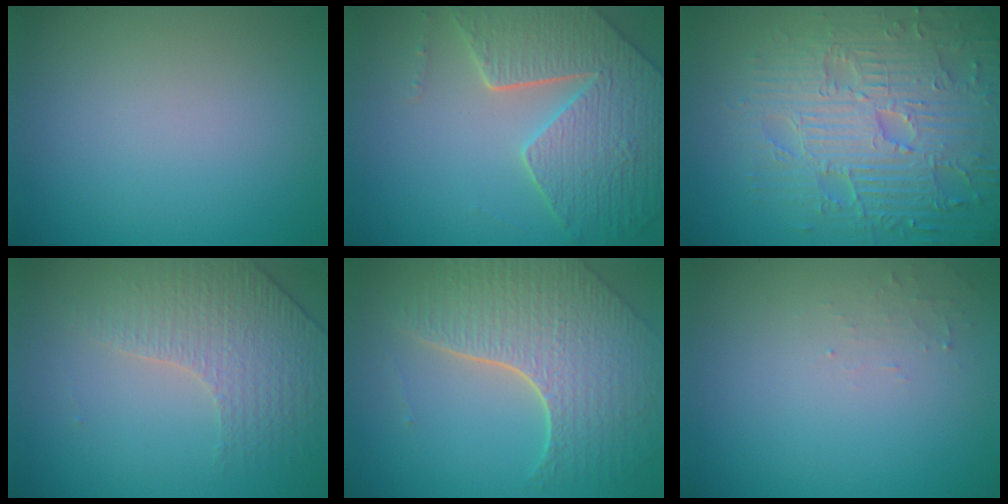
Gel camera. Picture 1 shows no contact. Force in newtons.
{"total": 7.8, "press": 5.8, "slide": 5.3}
{"total": 9.0, "press": 6.5, "slide": 6.2}
{"total": 4.1, "press": 3.1, "slide": 2.7}
{"total": 7.6, "press": 5.5, "slide": 5.2}
{"total": 1.1, "press": 1.1, "slide": 0.2}